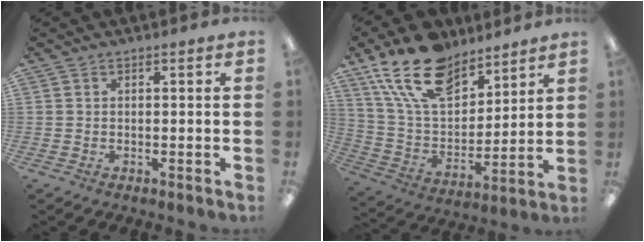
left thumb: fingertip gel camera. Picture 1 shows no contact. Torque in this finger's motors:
{"motor_torque": [0.81, 0.15, 1.37, -1.40, 0.42]}